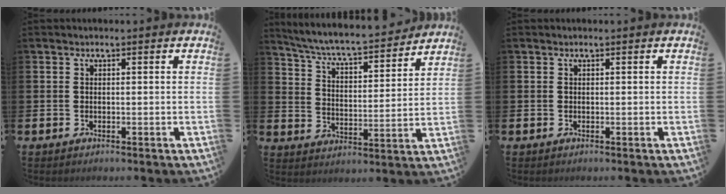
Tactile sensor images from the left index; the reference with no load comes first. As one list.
[{"total": 6.8, "force": [6.5, 0.7, 2.1], "torque": [-0.073, -0.051, 0.109]}, {"total": 0.0}]